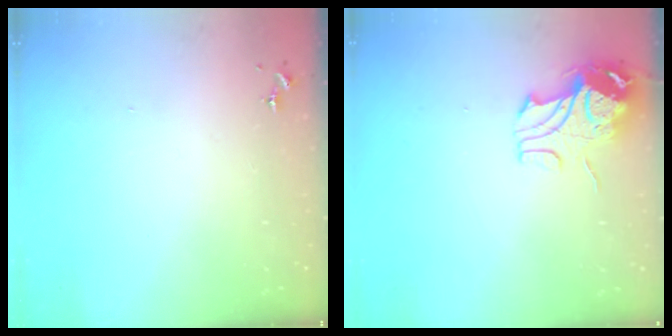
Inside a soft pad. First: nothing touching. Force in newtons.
{"total": 9.4, "press": 9.3, "slide": 1.3}